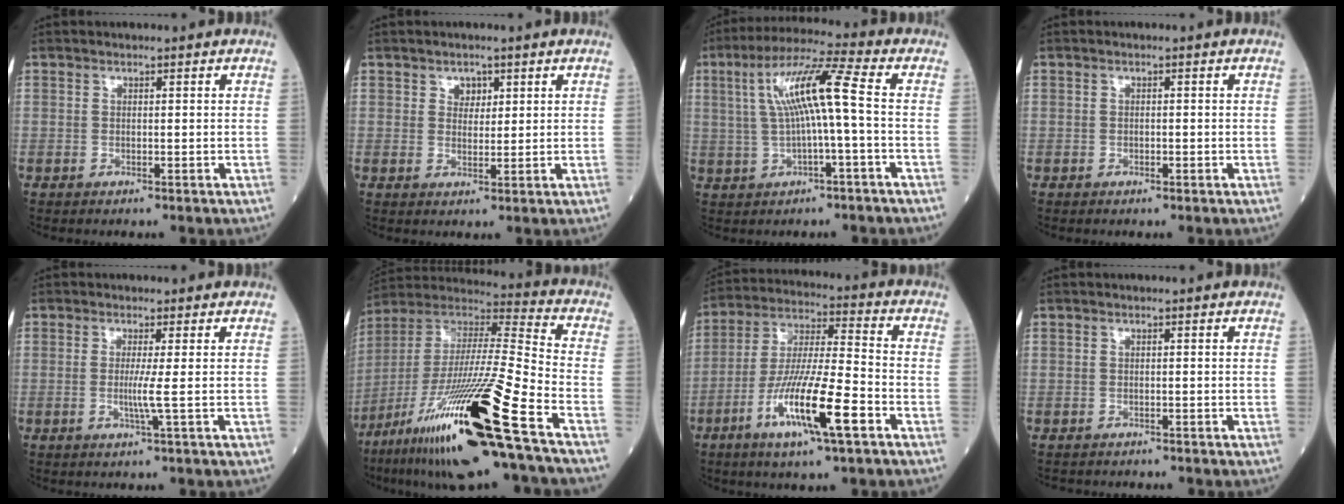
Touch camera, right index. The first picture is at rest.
{"total": 2.3, "force": [1.2, 1.6, 1.0], "torque": [-0.014, 0.000, 0.021]}
{"total": 10.2, "force": [0.8, 0.0, 10.1], "torque": [-0.190, 0.025, 0.016]}
{"total": 0.5, "force": [-0.2, 0.3, 0.3], "torque": [-0.006, 0.002, -0.001]}
{"total": 2.4, "force": [-0.3, -0.9, 2.2], "torque": [-0.042, -0.005, -0.008]}
{"total": 26.7, "force": [-14.5, 0.1, 22.4], "torque": [-0.421, -0.049, -0.268]}
{"total": 14.4, "force": [-6.4, 1.1, 12.8], "torque": [-0.250, -0.016, -0.115]}
{"total": 2.7, "force": [-2.5, 0.9, 0.5], "torque": [-0.009, -0.003, -0.033]}